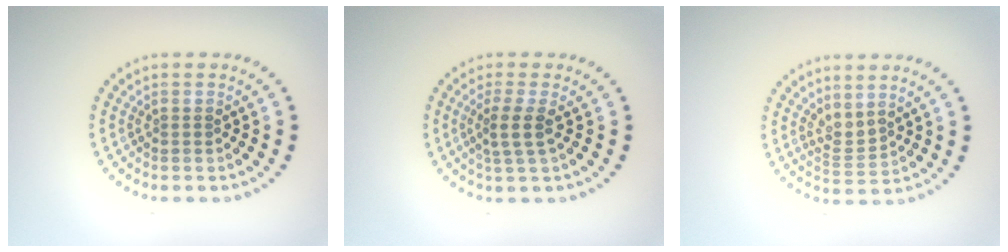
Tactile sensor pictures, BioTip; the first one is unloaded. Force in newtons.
{"total": 2.2, "press": 1.8, "slide": 1.3}
{"total": 1.7, "press": 1.3, "slide": 1.2}